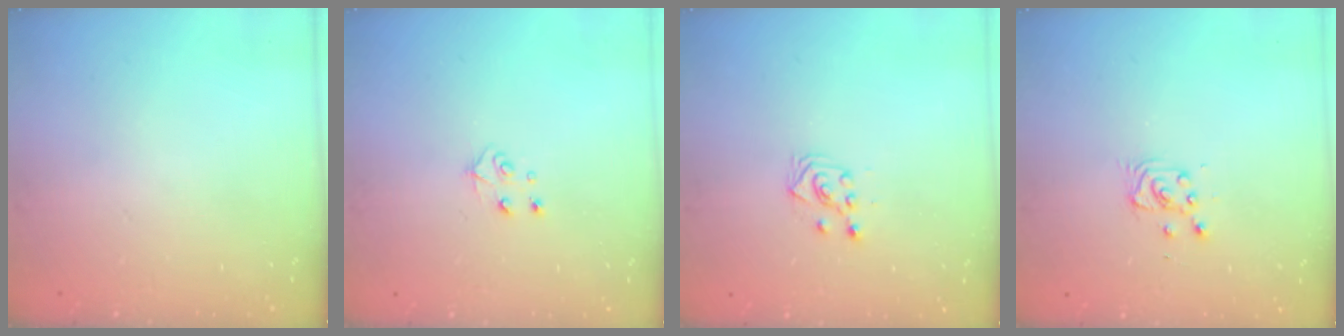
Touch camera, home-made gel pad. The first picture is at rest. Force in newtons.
{"total": 4.8, "press": 4.8, "slide": 0.4}
{"total": 3.4, "press": 3.3, "slide": 0.9}
{"total": 3.3, "press": 3.3, "slide": 0.4}